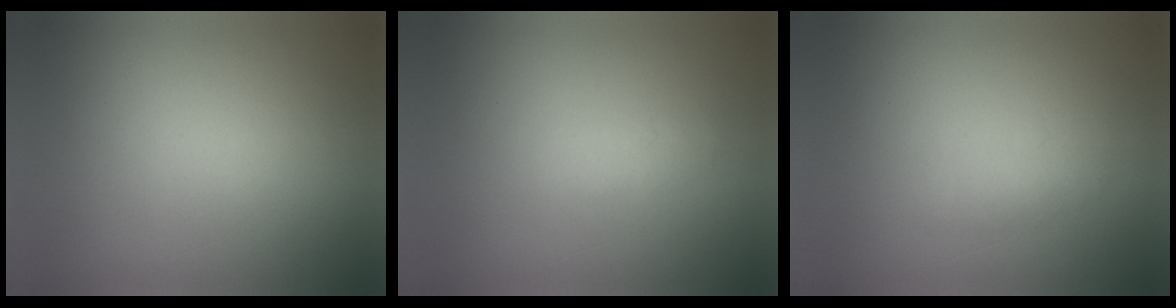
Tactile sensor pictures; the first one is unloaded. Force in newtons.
{"total": 1.5}
{"total": 1.2}